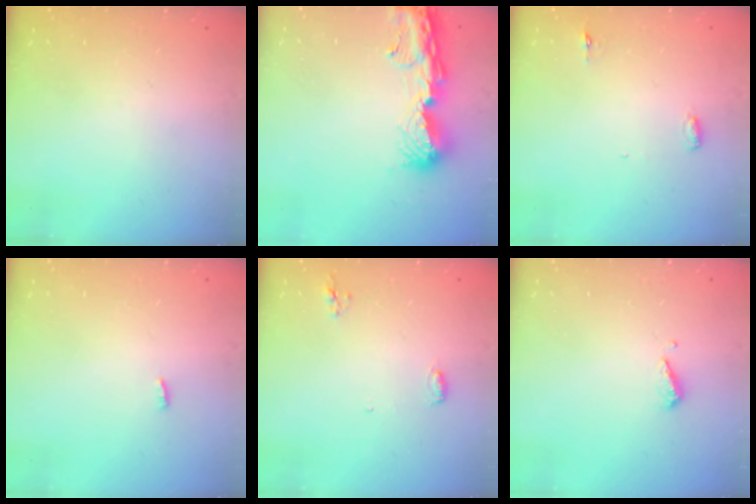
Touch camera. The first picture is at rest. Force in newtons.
{"total": 12.9, "press": 12.9, "slide": 1.3}
{"total": 3.0, "press": 2.8, "slide": 0.9}
{"total": 2.3, "press": 2.1, "slide": 0.8}
{"total": 4.6, "press": 4.4, "slide": 1.1}
{"total": 3.9, "press": 3.9, "slide": 0.4}